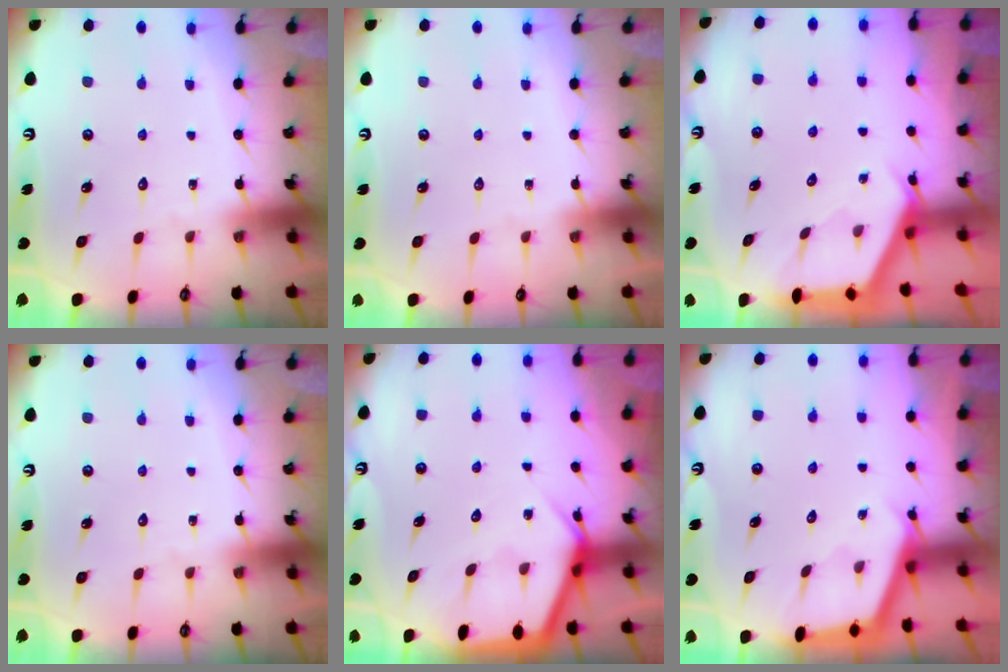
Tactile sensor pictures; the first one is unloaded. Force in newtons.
{"total": 0.0}
{"total": 2.7, "press": 2.7, "slide": 0.3}
{"total": 0.0}
{"total": 5.1, "press": 5.1, "slide": 0.5}
{"total": 2.5, "press": 2.5, "slide": 0.1}